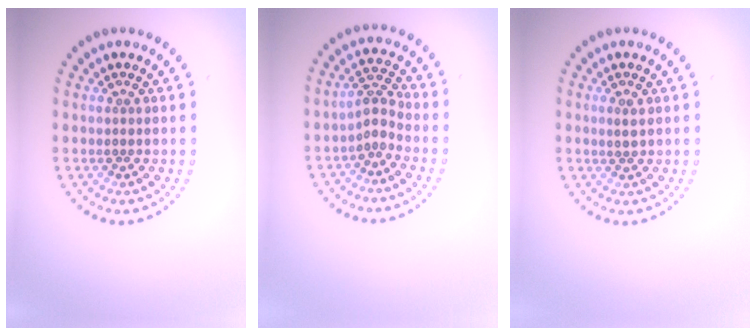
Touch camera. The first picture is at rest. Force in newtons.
{"total": 2.2, "press": 1.5, "slide": 1.7}
{"total": 1.0, "press": 0.9, "slide": 0.4}